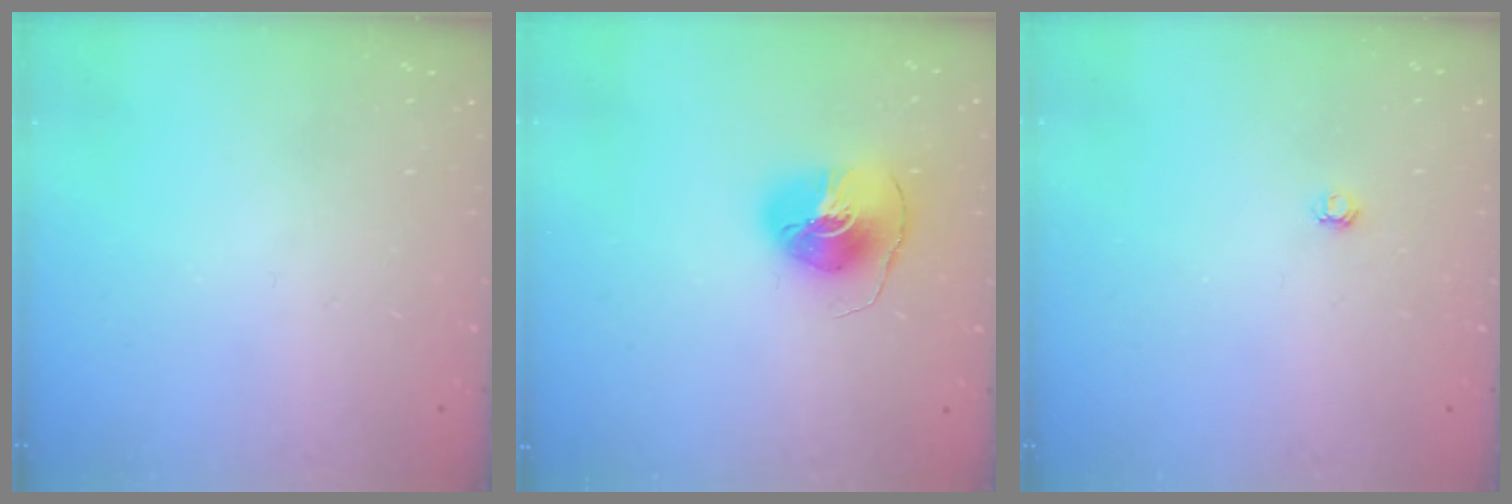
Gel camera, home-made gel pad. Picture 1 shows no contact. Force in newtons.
{"total": 8.2, "press": 8.1, "slide": 1.0}
{"total": 3.0, "press": 3.0, "slide": 0.4}